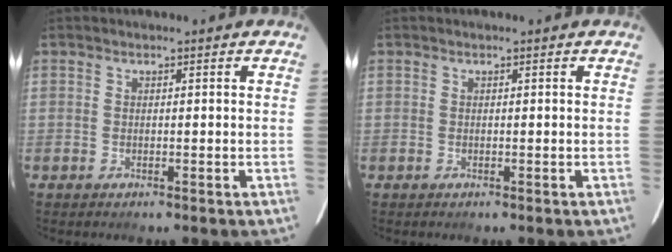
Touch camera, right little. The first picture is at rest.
{"total": 0.0}